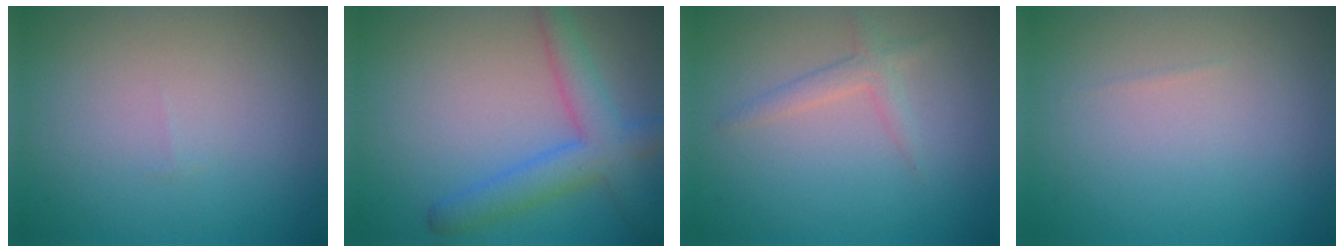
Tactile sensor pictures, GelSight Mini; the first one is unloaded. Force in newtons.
{"total": 4.7, "press": 4.7, "slide": 0.2}
{"total": 1.6, "press": 1.6, "slide": 0.1}
{"total": 0.0}